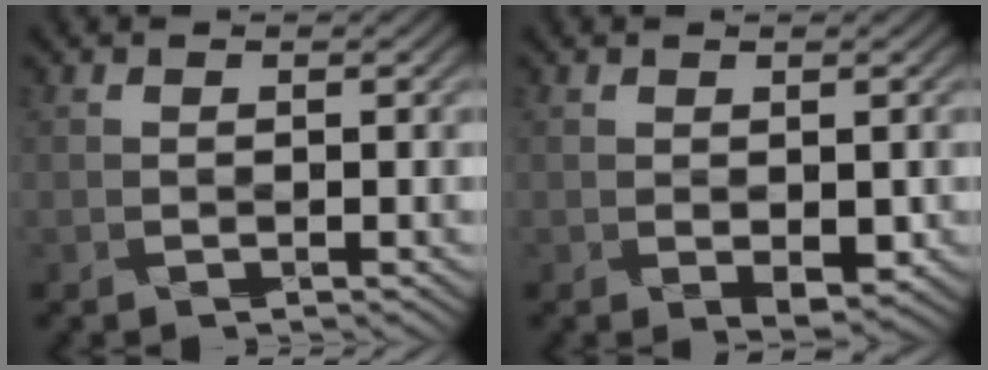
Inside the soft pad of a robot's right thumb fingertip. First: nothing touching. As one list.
[{"total": 2.5, "force": [-0.3, 1.2, 2.1], "torque": [-0.038, -0.007, 0.007]}]